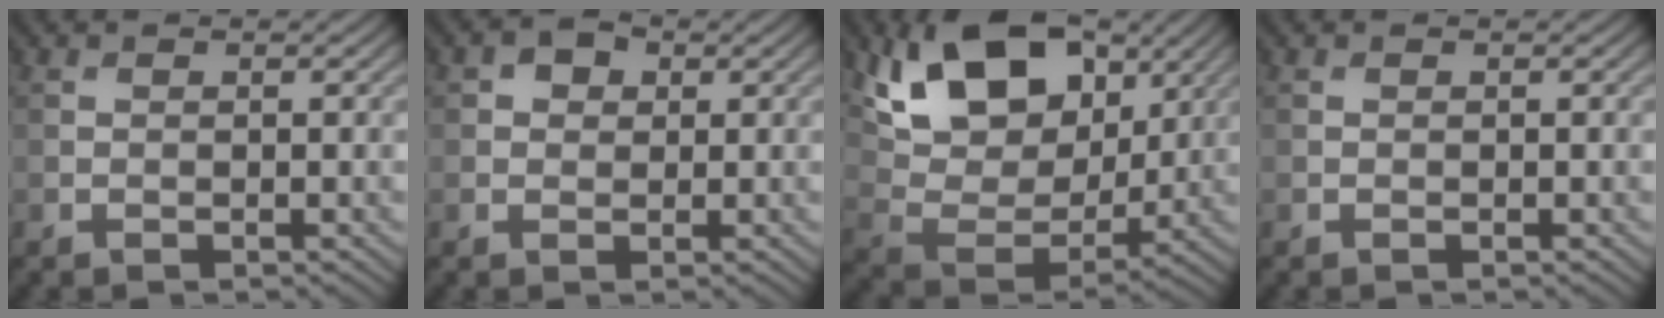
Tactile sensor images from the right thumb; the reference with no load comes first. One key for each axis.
{"total": 2.2, "fx": 0.8, "fy": 1.8, "fz": 1.1, "tx": -0.018, "ty": 0.002, "tz": 0.008}
{"total": 14.4, "fx": 7.5, "fy": 8.6, "fz": 8.8, "tx": -0.181, "ty": 0.003, "tz": 0.131}
{"total": 0.0}